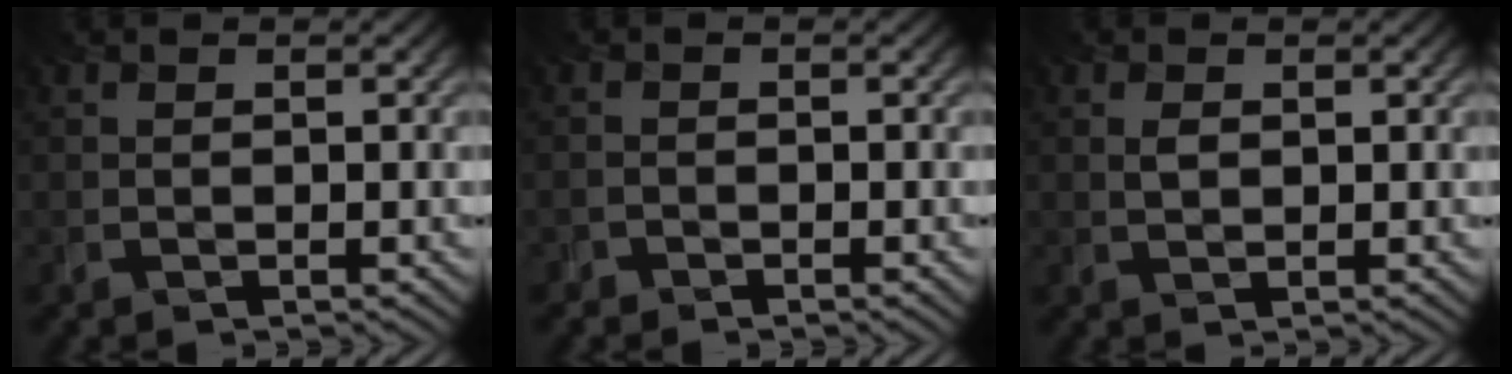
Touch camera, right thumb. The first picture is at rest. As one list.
[{"total": 1.0, "force": [-1.0, 0.3, -0.2], "torque": [0.004, -0.003, -0.021]}, {"total": 1.0, "force": [0.5, 0.6, 0.6], "torque": [-0.016, -0.001, 0.010]}]